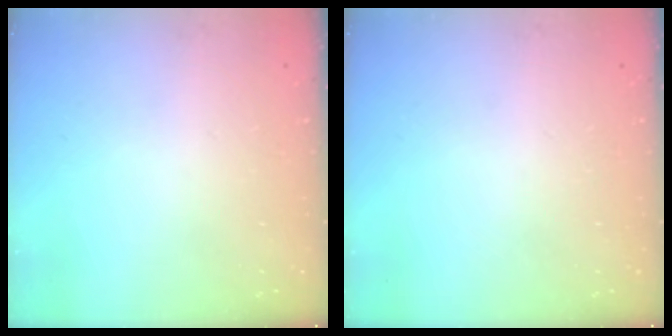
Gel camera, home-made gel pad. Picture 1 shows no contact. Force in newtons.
{"total": 0.0}